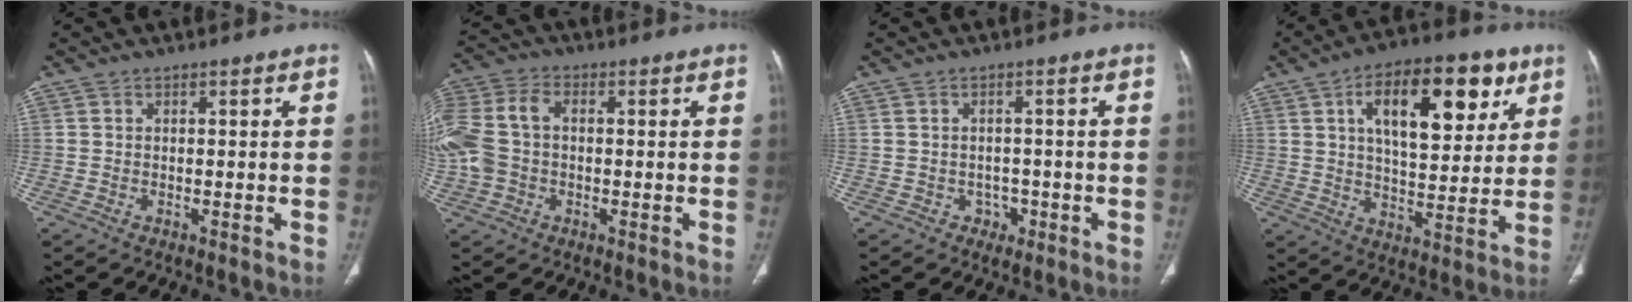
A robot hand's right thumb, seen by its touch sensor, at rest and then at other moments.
{"total": 13.0, "force": [0.1, 9.3, 9.0], "torque": [-0.225, 0.032, 0.001]}
{"total": 2.4, "force": [-1.0, 2.0, 0.7], "torque": [0.003, 0.008, -0.013]}
{"total": 18.9, "force": [7.5, 9.3, 14.7], "torque": [-0.173, -0.011, 0.114]}